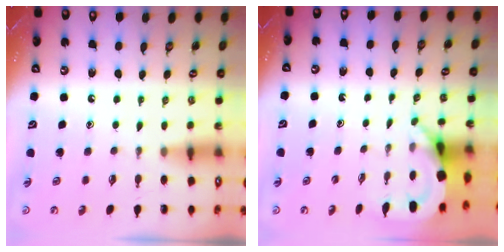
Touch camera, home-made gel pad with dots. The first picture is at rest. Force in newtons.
{"total": 3.8, "press": 3.8, "slide": 0.3}